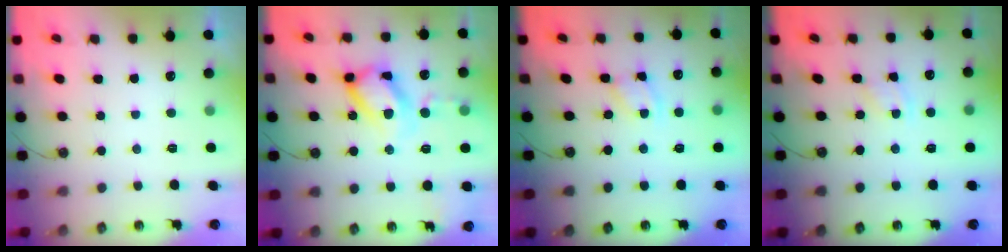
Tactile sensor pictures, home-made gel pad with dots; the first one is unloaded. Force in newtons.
{"total": 17.7, "press": 17.6, "slide": 1.5}
{"total": 2.1, "press": 2.1, "slide": 0.4}
{"total": 2.4, "press": 2.4, "slide": 0.3}